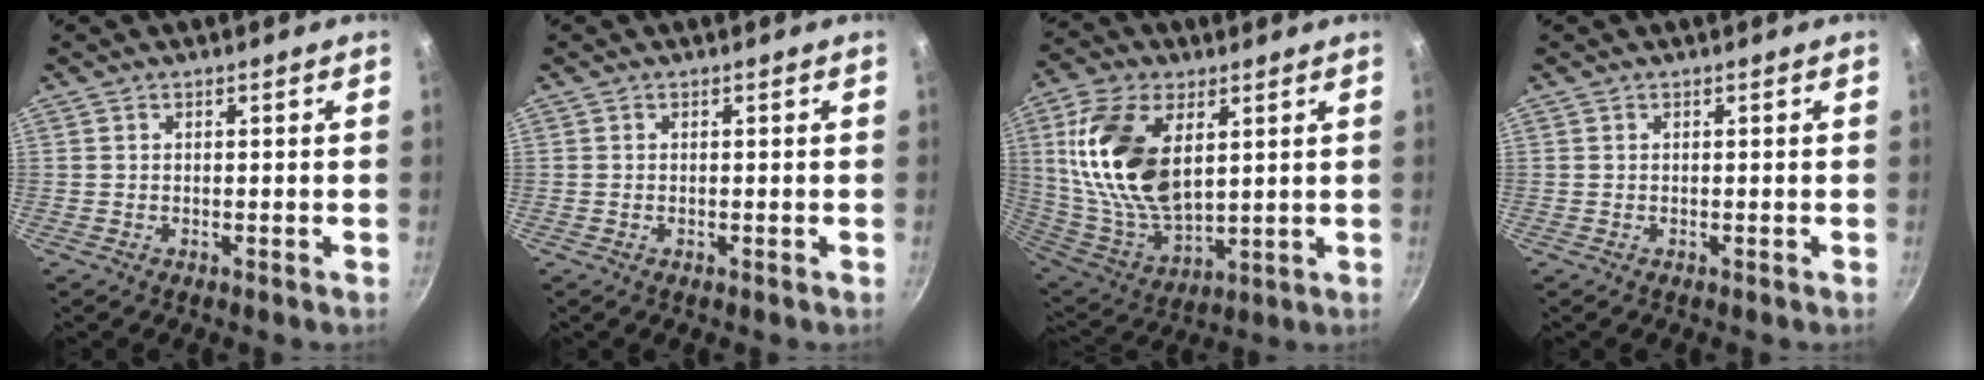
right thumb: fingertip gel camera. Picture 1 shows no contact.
{"total": 0.0}
{"total": 20.3, "force": [5.6, 11.3, 15.9], "torque": [-0.301, -0.024, 0.118]}
{"total": 0.0}